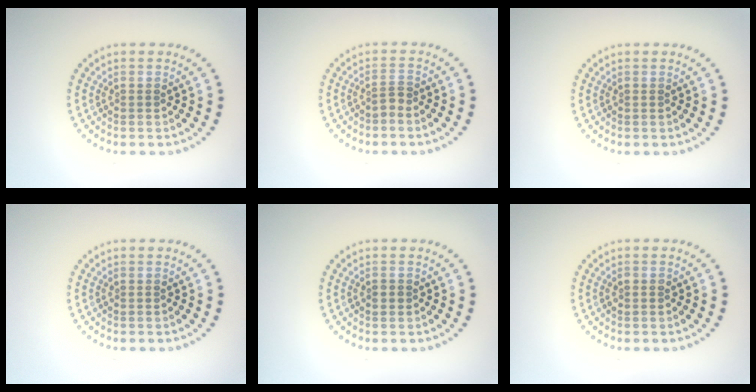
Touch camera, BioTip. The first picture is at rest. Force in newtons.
{"total": 0.9, "press": 0.6, "slide": 0.7}
{"total": 0.0}
{"total": 0.0}
{"total": 0.9, "press": 0.9, "slide": 0.2}
{"total": 0.9, "press": 0.8, "slide": 0.2}